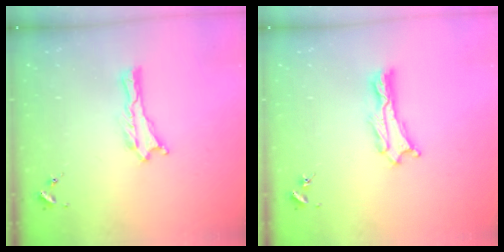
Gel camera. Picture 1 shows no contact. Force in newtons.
{"total": 1.1, "press": 1.1, "slide": 0.2}